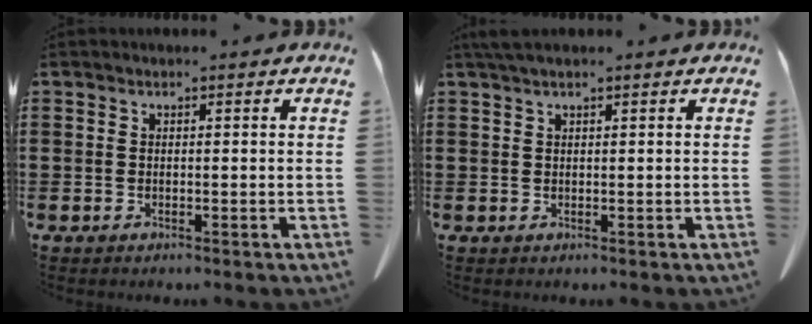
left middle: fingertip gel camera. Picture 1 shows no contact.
{"total": 1.6, "force": [1.2, 0.1, 1.1], "torque": [-0.024, 0.001, 0.021]}